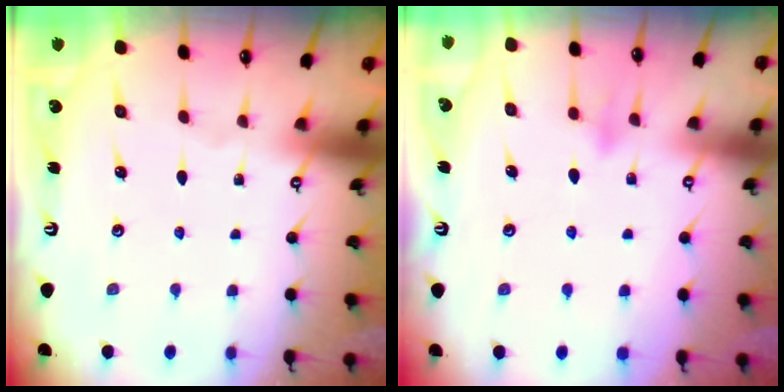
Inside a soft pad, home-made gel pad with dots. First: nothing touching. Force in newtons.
{"total": 7.6, "press": 7.5, "slide": 0.8}